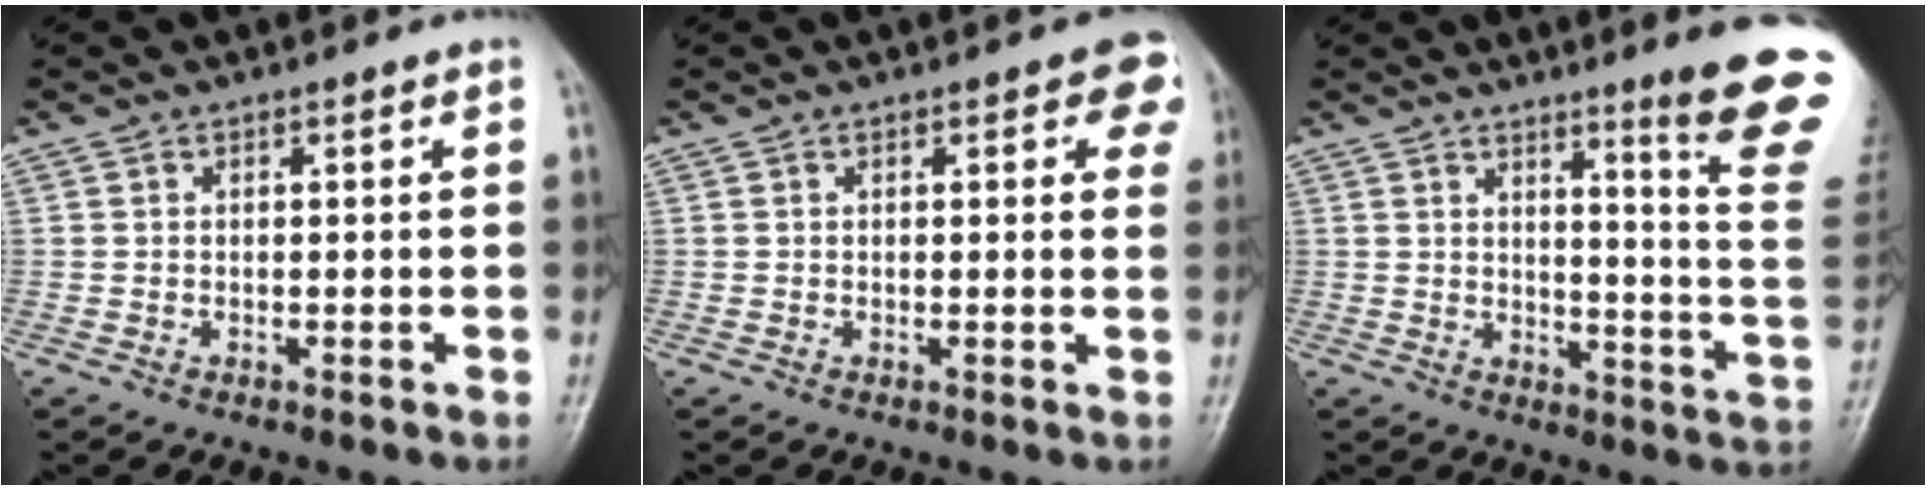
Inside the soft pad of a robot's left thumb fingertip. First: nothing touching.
{"total": 5.1, "force": [2.1, 2.2, 4.1], "torque": [-0.018, -0.002, 0.014]}
{"total": 16.1, "force": [10.4, 0.5, 12.3], "torque": [-0.131, -0.081, 0.128]}